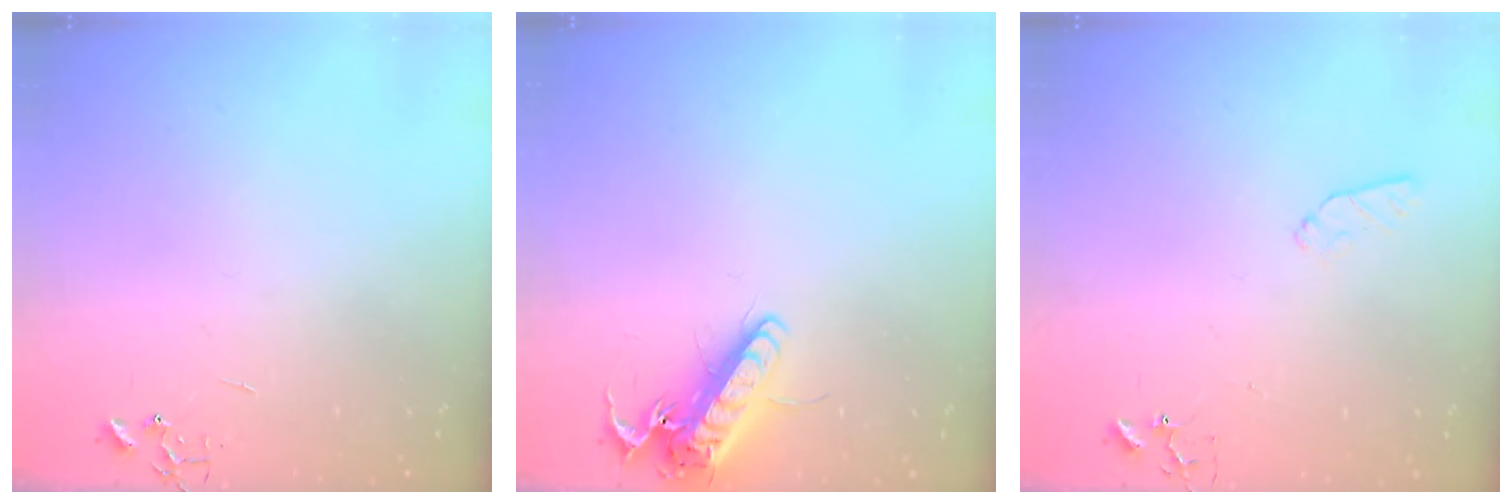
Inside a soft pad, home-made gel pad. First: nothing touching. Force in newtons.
{"total": 14.6, "press": 14.4, "slide": 2.4}
{"total": 5.3, "press": 5.2, "slide": 0.7}